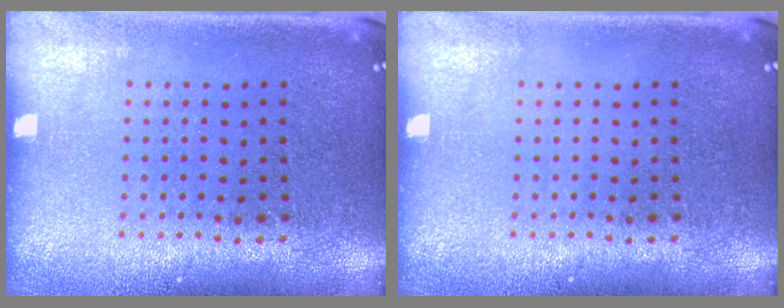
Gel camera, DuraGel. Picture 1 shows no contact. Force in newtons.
{"total": 0.0}